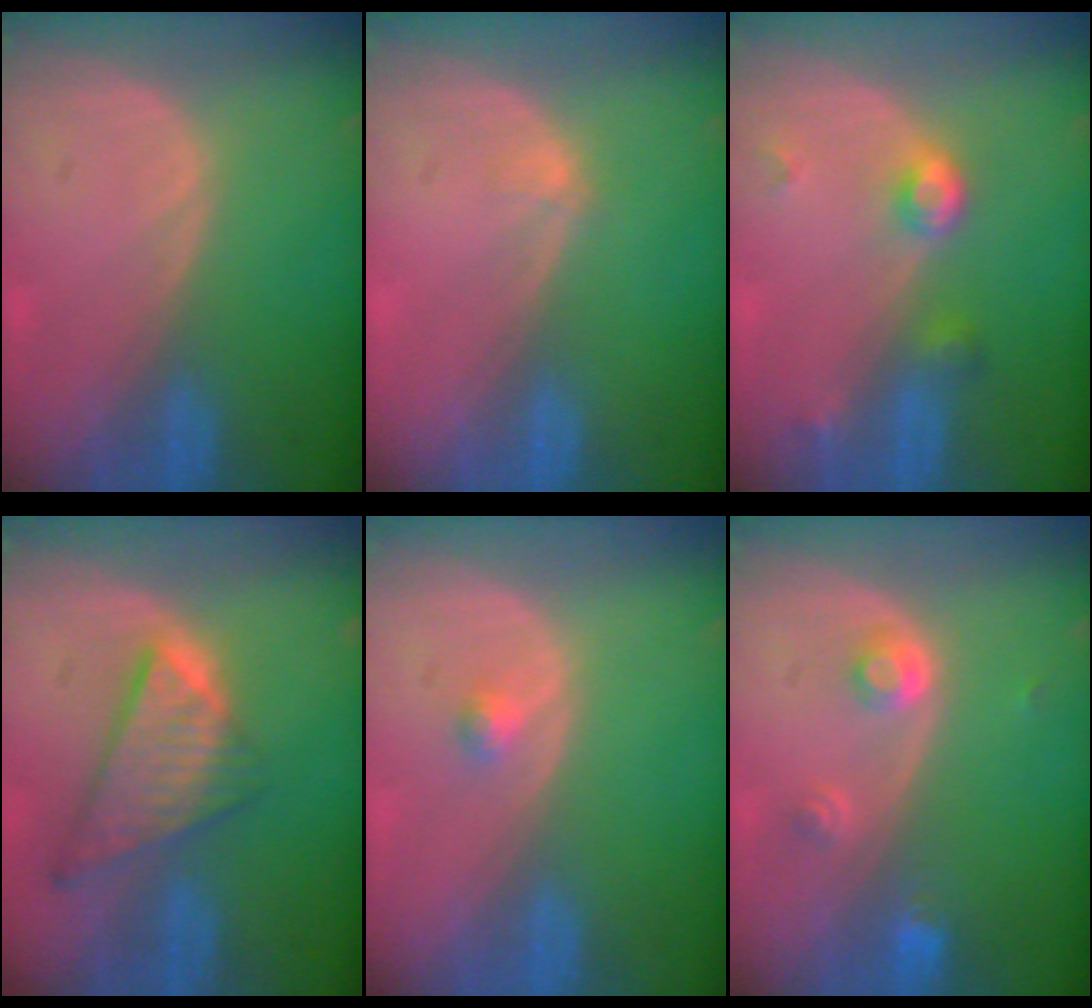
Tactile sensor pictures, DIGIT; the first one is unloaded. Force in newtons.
{"total": 0.8, "press": 0.6, "slide": 0.5}
{"total": 3.8, "press": 3.5, "slide": 1.5}
{"total": 8.6, "press": 7.3, "slide": 4.5}
{"total": 1.3, "press": 1.1, "slide": 0.7}
{"total": 3.0, "press": 2.8, "slide": 1.2}